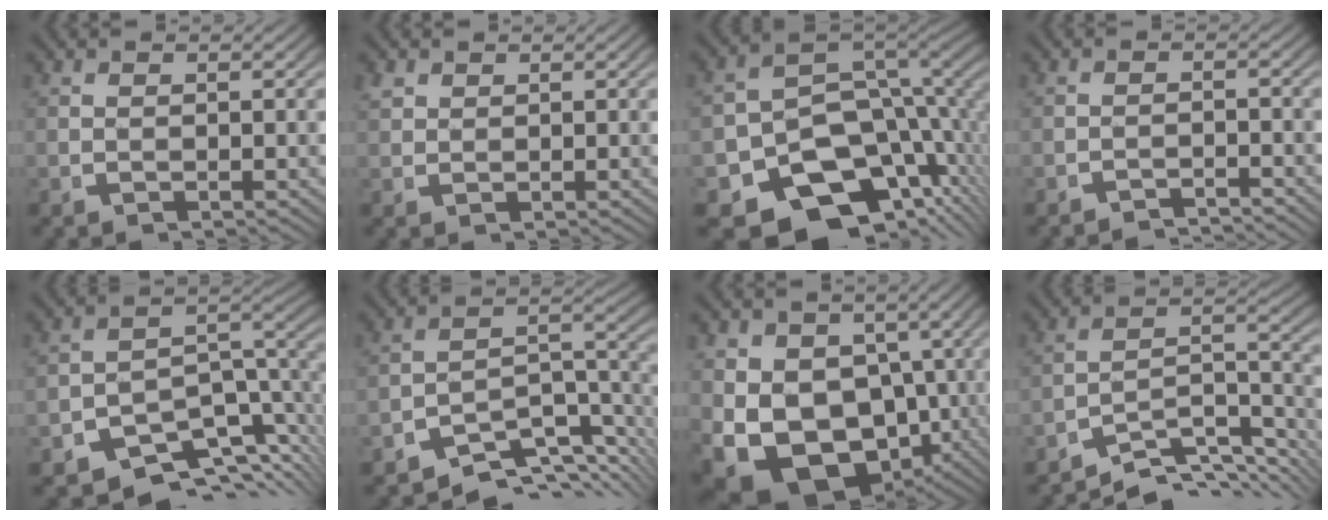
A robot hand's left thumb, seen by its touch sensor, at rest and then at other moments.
{"total": 1.2, "force": [1.0, 0.6, 0.3], "torque": [-0.006, 0.001, 0.025]}
{"total": 17.3, "force": [-6.2, 11.5, 11.3], "torque": [-0.185, -0.037, -0.091]}
{"total": 2.6, "force": [-2.5, 0.2, 0.1], "torque": [0.004, -0.008, -0.042]}
{"total": 11.1, "force": [-5.0, 6.2, 7.7], "torque": [-0.114, -0.028, -0.070]}
{"total": 9.0, "force": [-4.9, 4.3, 6.2], "torque": [-0.100, -0.027, -0.067]}
{"total": 15.3, "force": [-4.6, 11.2, 9.5], "torque": [-0.208, -0.101, -0.025]}
{"total": 8.9, "force": [-5.8, 4.3, 5.1], "torque": [-0.087, -0.024, -0.085]}